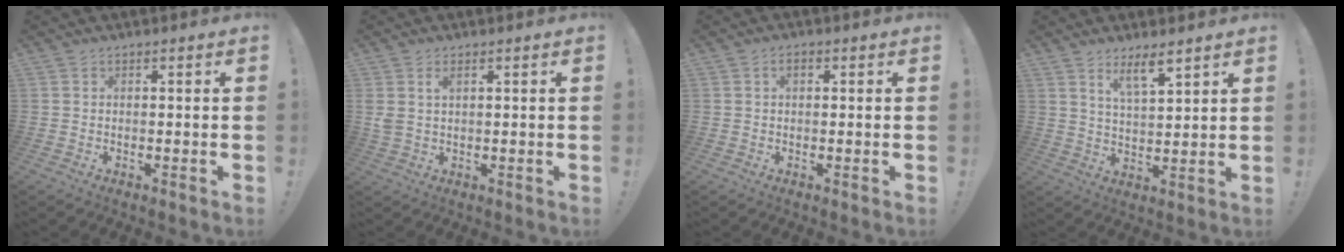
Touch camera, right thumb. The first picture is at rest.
{"total": 3.1, "force": [1.4, 1.4, 2.4], "torque": [-0.040, -0.001, 0.024]}
{"total": 1.6, "force": [0.3, 1.0, 1.2], "torque": [-0.021, 0.004, 0.002]}
{"total": 7.3, "force": [5.4, 1.5, 4.7], "torque": [-0.076, -0.030, 0.090]}